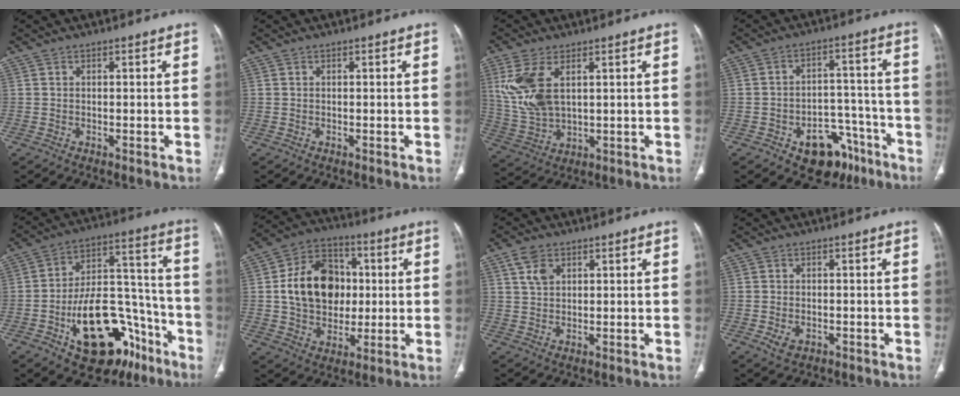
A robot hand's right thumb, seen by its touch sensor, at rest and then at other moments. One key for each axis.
{"total": 0.0}
{"total": 11.2, "fx": 3.8, "fy": 5.8, "fz": 8.8, "tx": -0.199, "ty": -0.010, "tz": 0.088}
{"total": 13.1, "fx": -7.8, "fy": 8.2, "fz": 6.6, "tx": -0.045, "ty": 0.073, "tz": -0.104}
{"total": 25.1, "fx": -11.7, "fy": 14.0, "fz": 17.3, "tx": -0.239, "ty": 0.086, "tz": -0.166}
{"total": 17.0, "fx": 1.5, "fy": 13.1, "fz": 10.8, "tx": -0.143, "ty": 0.016, "tz": 0.027}
{"total": 4.4, "fx": 2.1, "fy": 2.9, "fz": 2.7, "tx": -0.043, "ty": -0.004, "tz": 0.045}
{"total": 2.9, "fx": -1.1, "fy": 2.0, "fz": 1.8, "tx": -0.032, "ty": 0.003, "tz": -0.011}